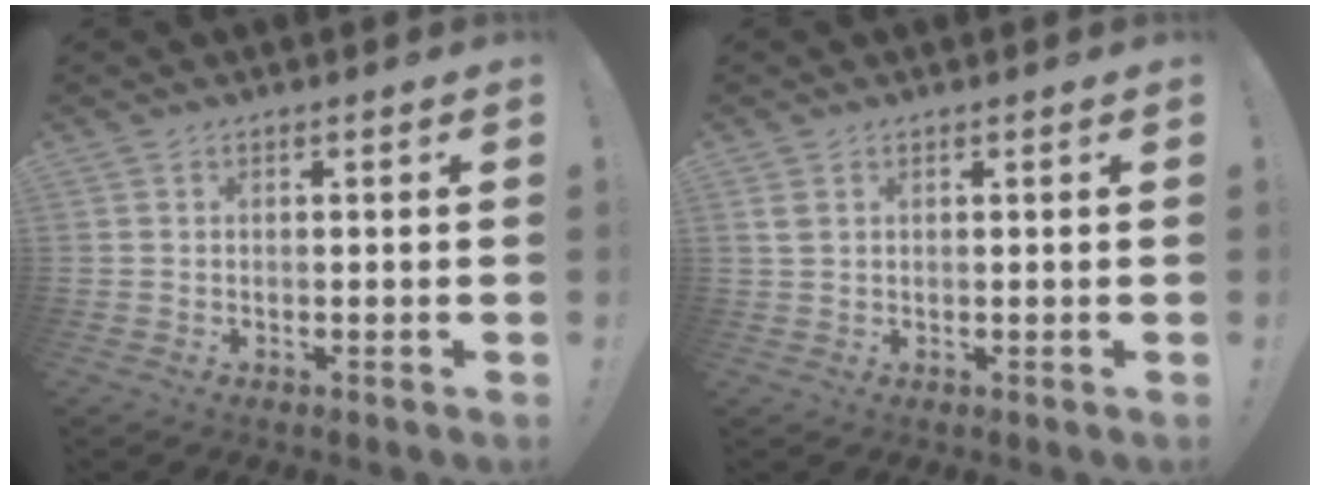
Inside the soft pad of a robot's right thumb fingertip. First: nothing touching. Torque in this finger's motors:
{"motor_torque": [-0.05, -0.18, 0.26, -0.03, 0.08]}